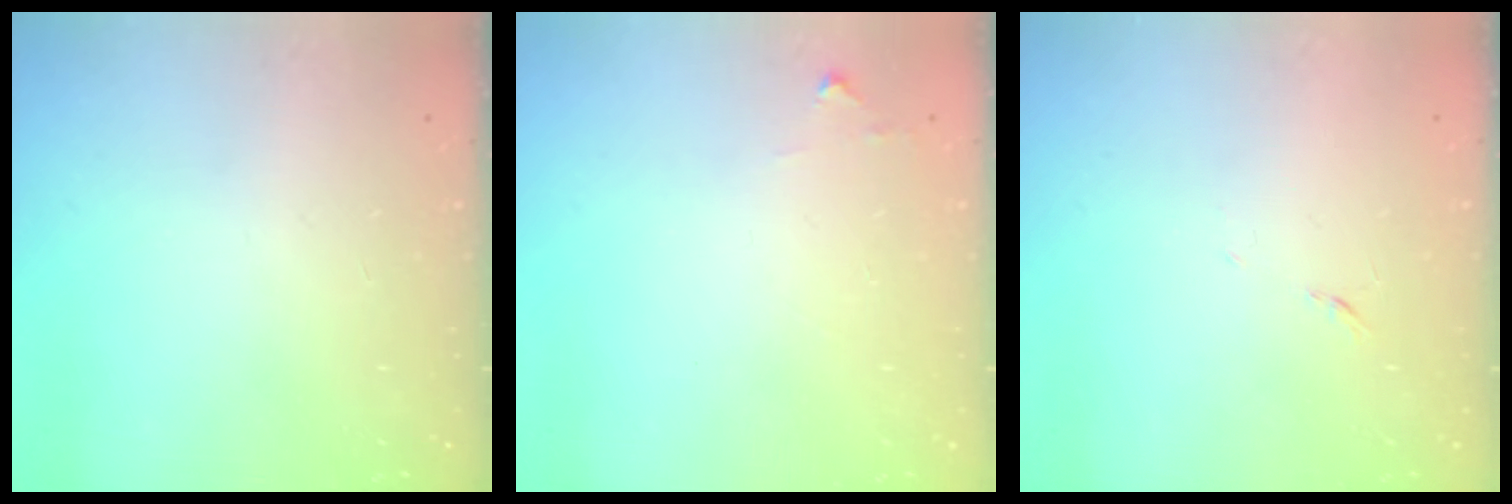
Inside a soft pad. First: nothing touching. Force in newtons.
{"total": 4.4, "press": 4.4, "slide": 0.7}
{"total": 3.9, "press": 3.8, "slide": 0.9}